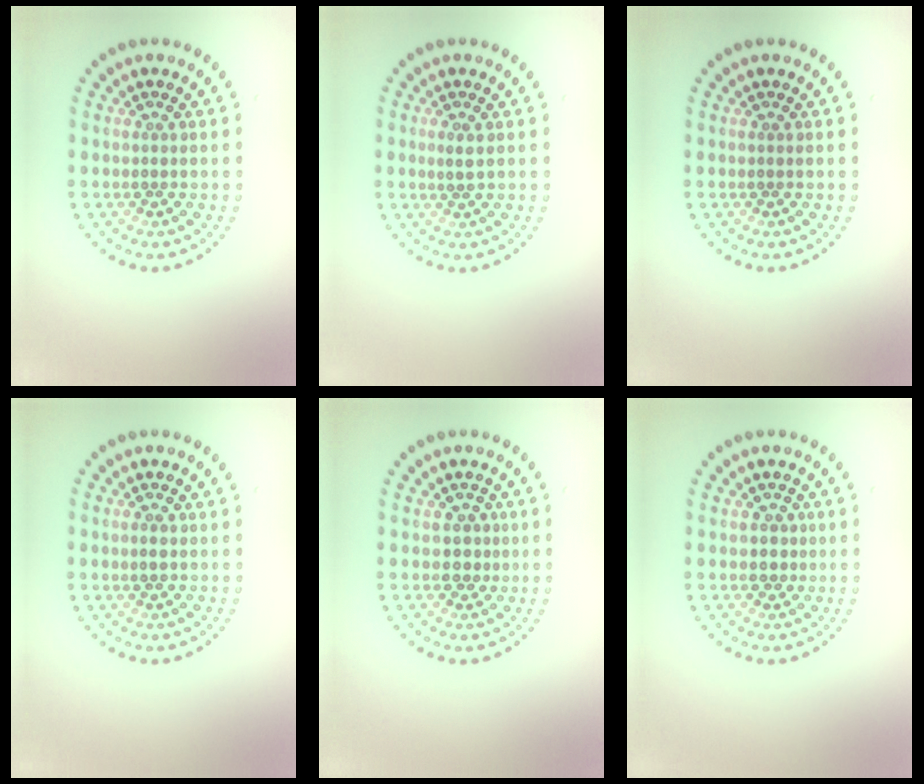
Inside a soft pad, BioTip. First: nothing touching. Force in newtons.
{"total": 1.0, "press": 0.9, "slide": 0.5}
{"total": 0.0}
{"total": 0.9, "press": 0.9, "slide": 0.2}
{"total": 1.7, "press": 1.4, "slide": 0.9}
{"total": 1.5, "press": 1.2, "slide": 1.0}